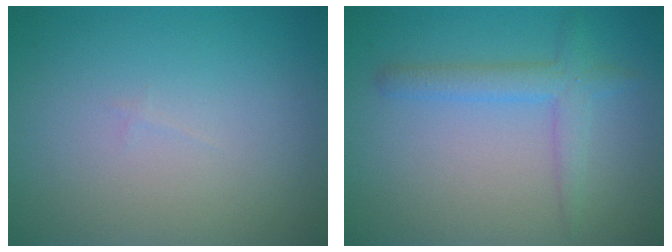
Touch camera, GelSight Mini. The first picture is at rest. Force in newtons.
{"total": 2.7, "press": 2.7, "slide": 0.2}